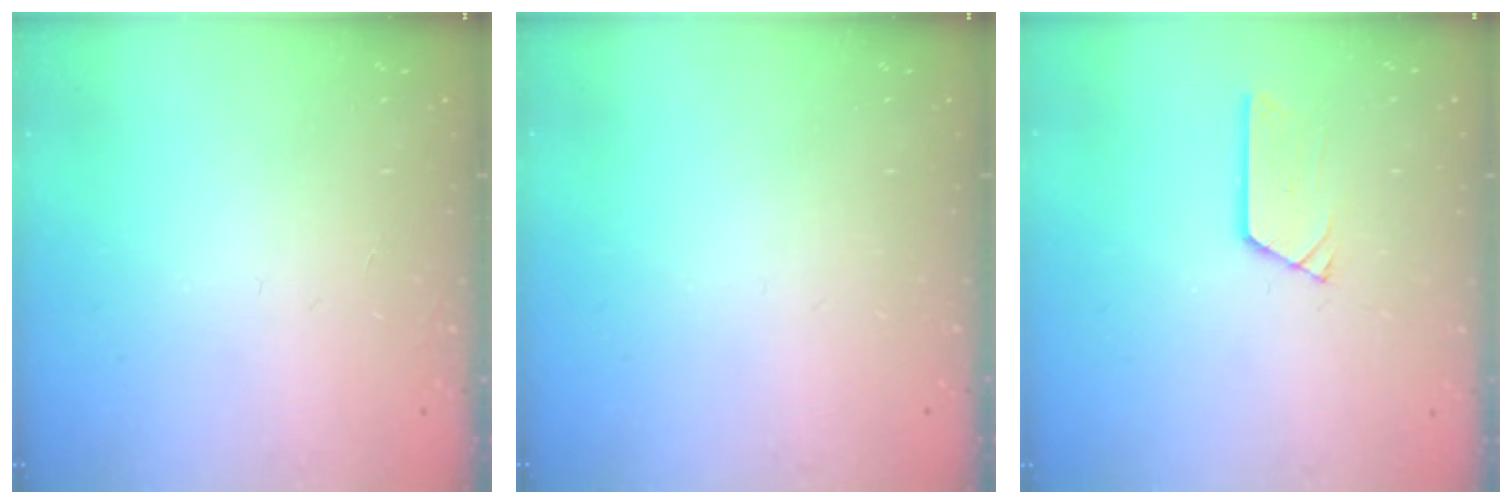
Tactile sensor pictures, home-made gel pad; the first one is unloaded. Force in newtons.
{"total": 0.0}
{"total": 2.9, "press": 2.9, "slide": 0.3}